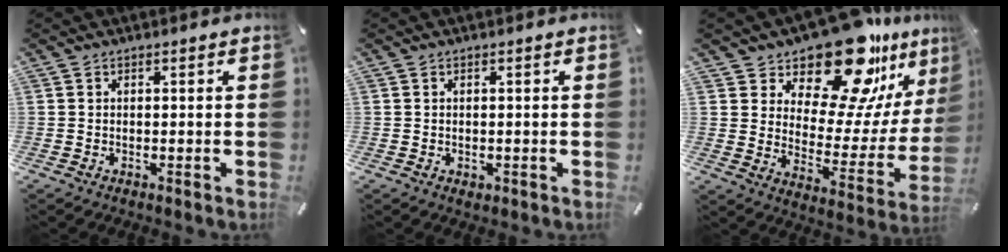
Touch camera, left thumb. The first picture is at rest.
{"total": 0.7, "force": [0.0, 0.7, 0.3], "torque": [-0.006, 0.004, -0.001]}
{"total": 20.9, "force": [16.9, 7.9, 9.2], "torque": [-0.137, -0.143, 0.285]}